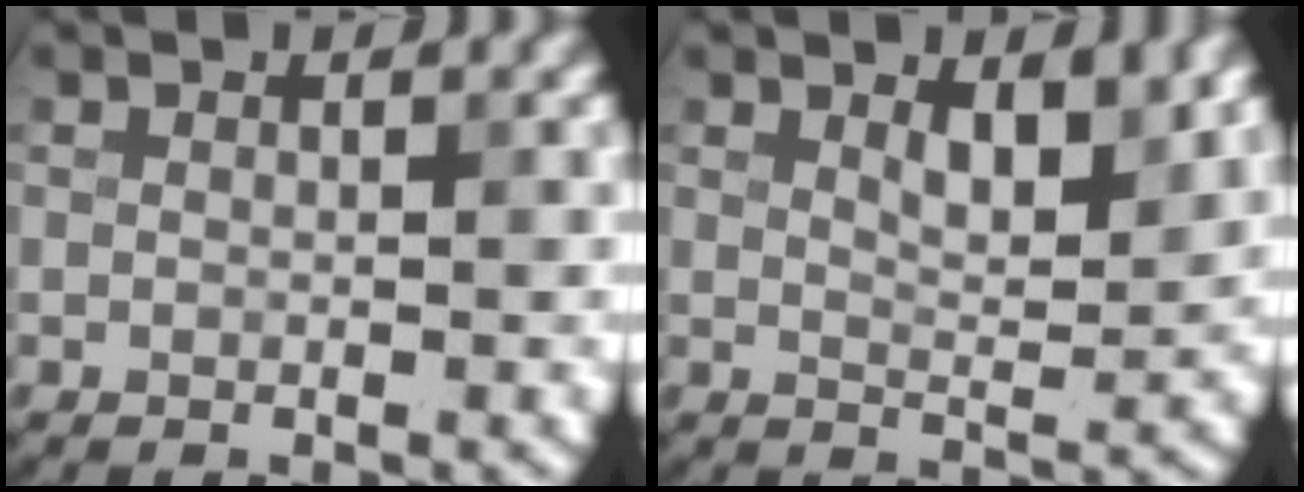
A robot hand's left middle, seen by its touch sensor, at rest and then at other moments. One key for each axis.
{"total": 2.9, "fx": 1.8, "fy": 0.9, "fz": 2.1, "tx": -0.033, "ty": -0.007, "tz": 0.032}